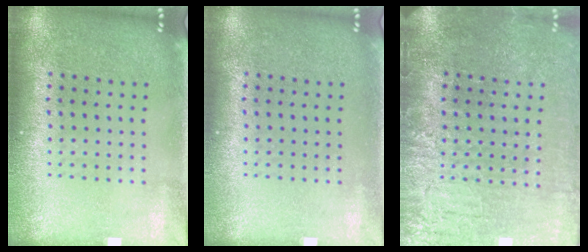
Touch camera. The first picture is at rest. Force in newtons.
{"total": 0.0}
{"total": 3.9, "press": 3.6, "slide": 1.5}